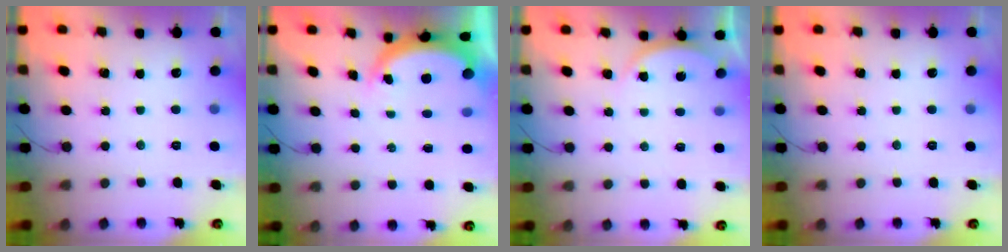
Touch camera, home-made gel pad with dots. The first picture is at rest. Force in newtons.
{"total": 4.6, "press": 4.6, "slide": 0.7}
{"total": 3.1, "press": 3.0, "slide": 0.5}
{"total": 0.0}